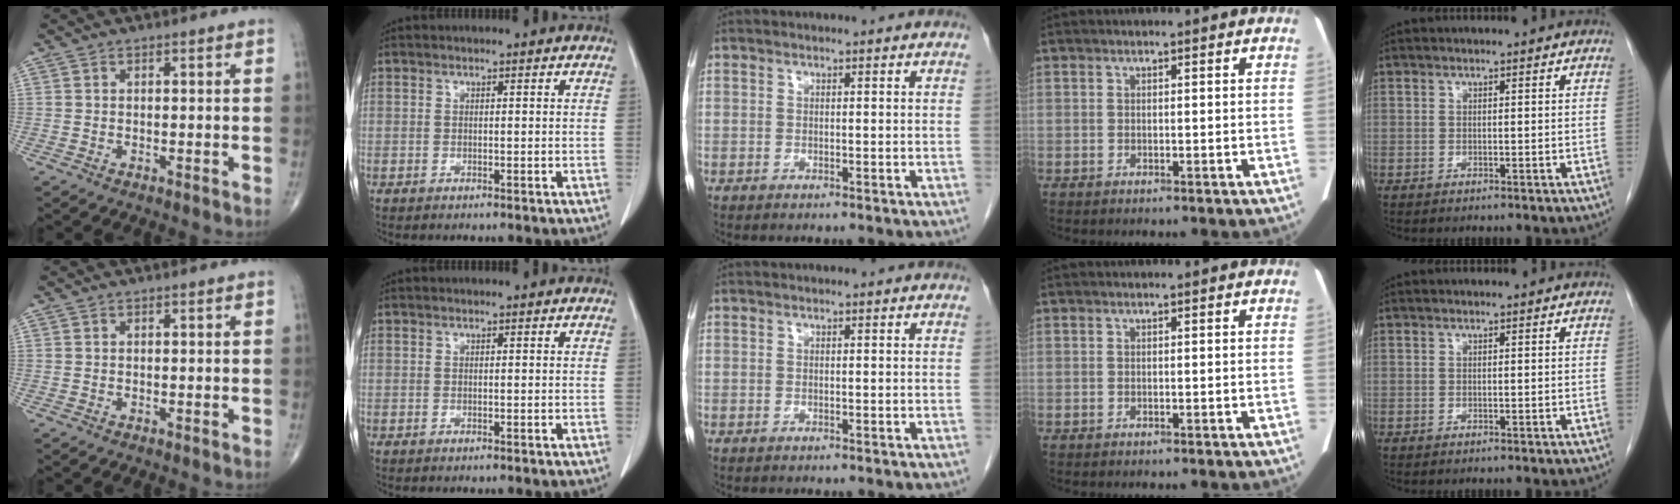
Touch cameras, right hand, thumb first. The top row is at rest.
{}